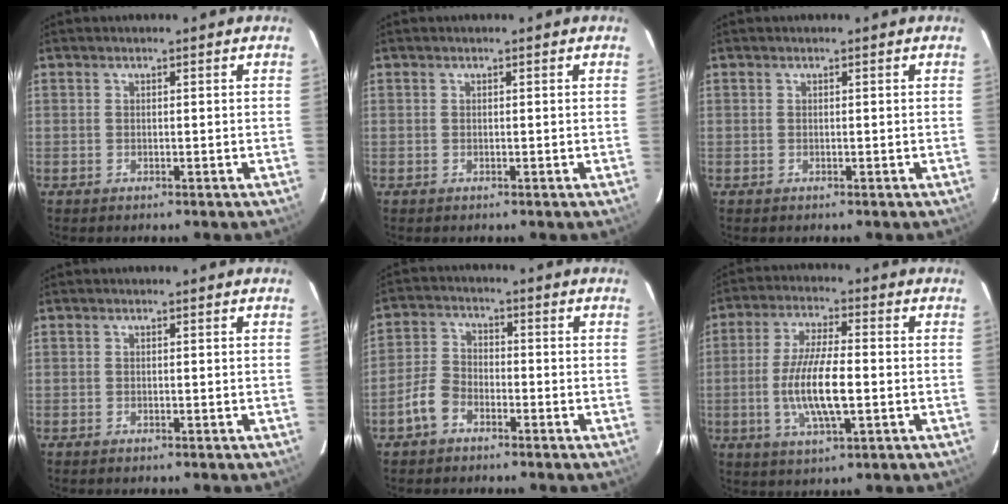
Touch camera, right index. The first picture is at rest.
{"total": 0.0}
{"total": 0.0}
{"total": 0.0}
{"total": 5.6, "force": [-3.4, 3.5, 2.7], "torque": [-0.064, 0.015, -0.067]}
{"total": 10.8, "force": [-1.9, 2.8, 10.3], "torque": [-0.204, -0.007, -0.035]}